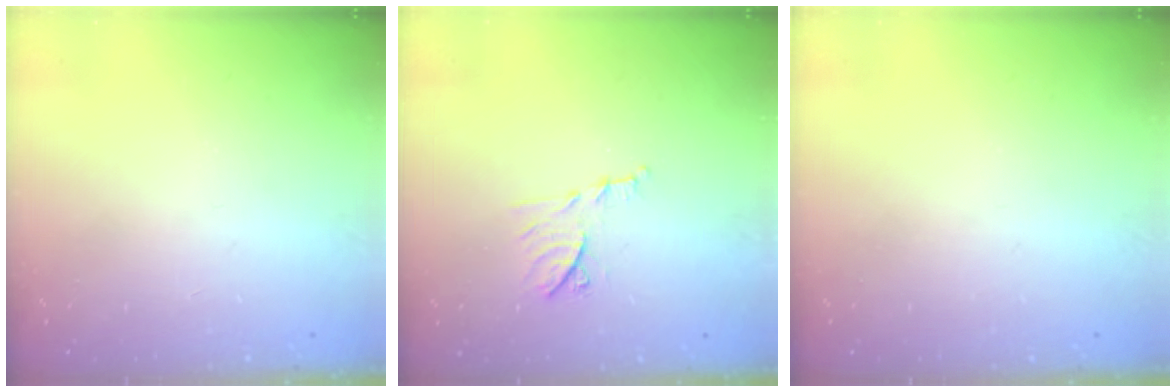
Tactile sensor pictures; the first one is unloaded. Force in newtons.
{"total": 9.4, "press": 9.4, "slide": 0.1}
{"total": 0.0}